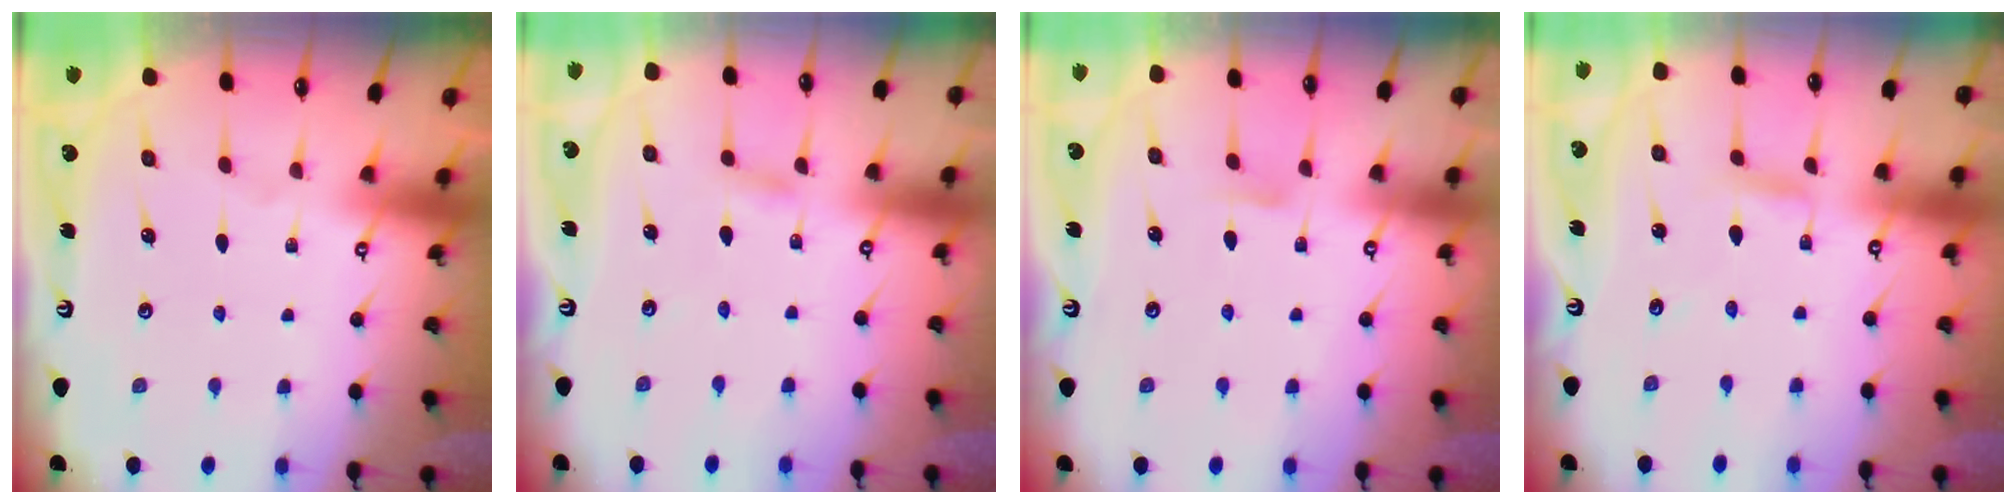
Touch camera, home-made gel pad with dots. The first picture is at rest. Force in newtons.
{"total": 2.9, "press": 2.9, "slide": 0.4}
{"total": 3.9, "press": 3.8, "slide": 0.4}
{"total": 2.9, "press": 2.9, "slide": 0.0}